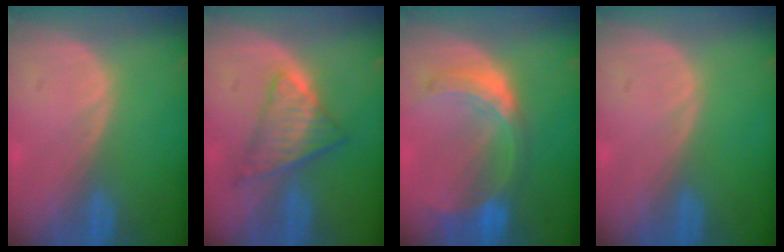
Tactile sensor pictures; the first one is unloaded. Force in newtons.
{"total": 7.0, "press": 6.1, "slide": 3.5}
{"total": 7.9, "press": 7.0, "slide": 3.7}
{"total": 0.0}